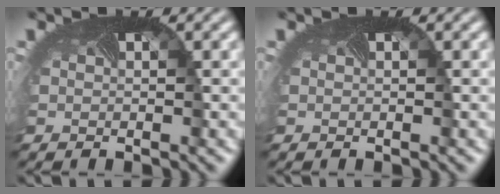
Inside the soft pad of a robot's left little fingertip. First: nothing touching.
{"total": 0.0}